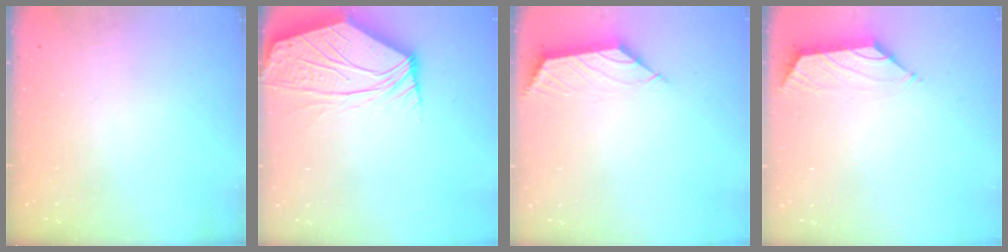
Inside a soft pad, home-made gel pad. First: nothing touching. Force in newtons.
{"total": 9.6, "press": 9.4, "slide": 1.6}
{"total": 2.6, "press": 2.5, "slide": 0.7}
{"total": 1.6, "press": 1.4, "slide": 0.6}